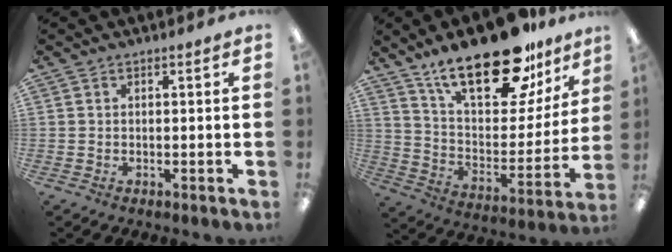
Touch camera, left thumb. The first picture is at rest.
{"total": 26.4, "force": [18.4, 10.6, 15.7], "torque": [-0.238, -0.113, 0.313]}